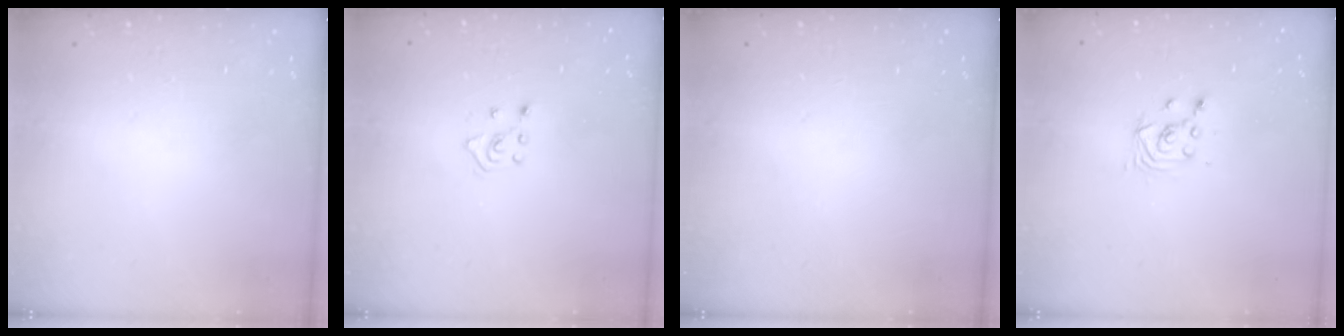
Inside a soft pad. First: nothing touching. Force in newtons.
{"total": 4.1, "press": 4.1, "slide": 0.5}
{"total": 0.0}
{"total": 2.6, "press": 2.6, "slide": 0.1}